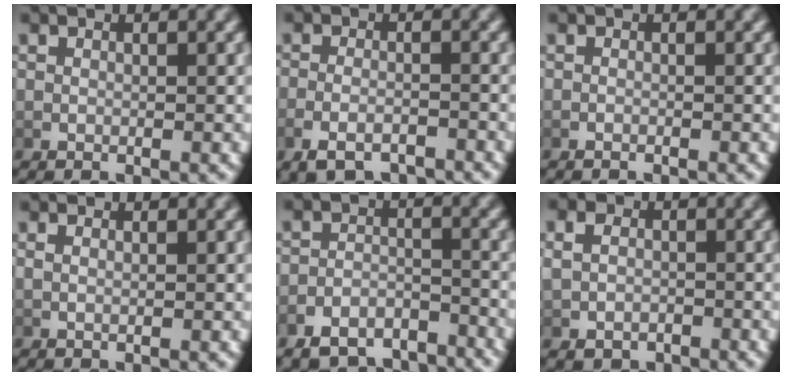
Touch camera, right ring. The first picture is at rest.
{"total": 3.8, "force": [-3.2, 1.4, 1.5], "torque": [-0.032, -0.010, -0.048]}
{"total": 0.6, "force": [-0.6, -0.1, 0.1], "torque": [-0.005, 0.001, -0.011]}
{"total": 0.6, "force": [0.3, -0.1, 0.5], "torque": [-0.010, -0.002, 0.010]}
{"total": 7.2, "force": [-6.7, 2.4, 1.2], "torque": [0.001, -0.012, -0.111]}
{"total": 2.7, "force": [-0.8, 2.3, 1.1], "torque": [-0.023, -0.009, -0.008]}